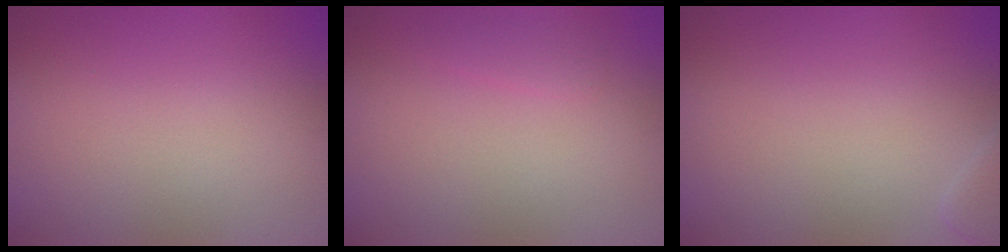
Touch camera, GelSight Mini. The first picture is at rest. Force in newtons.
{"total": 0.8, "press": 0.8, "slide": 0.0}
{"total": 1.6, "press": 1.6, "slide": 0.2}